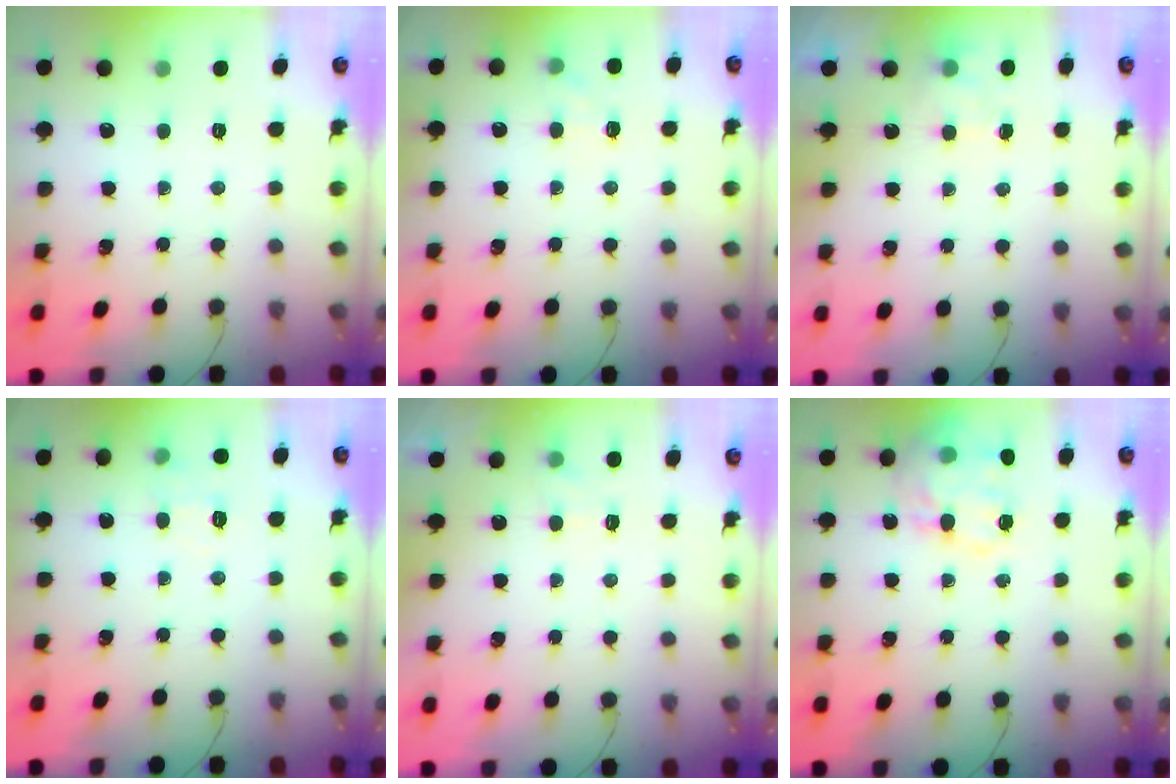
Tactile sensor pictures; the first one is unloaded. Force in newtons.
{"total": 6.1, "press": 5.9, "slide": 1.6}
{"total": 2.4, "press": 2.0, "slide": 1.4}
{"total": 6.8, "press": 6.6, "slide": 1.5}
{"total": 2.6, "press": 2.4, "slide": 1.2}
{"total": 18.7, "press": 18.4, "slide": 3.2}